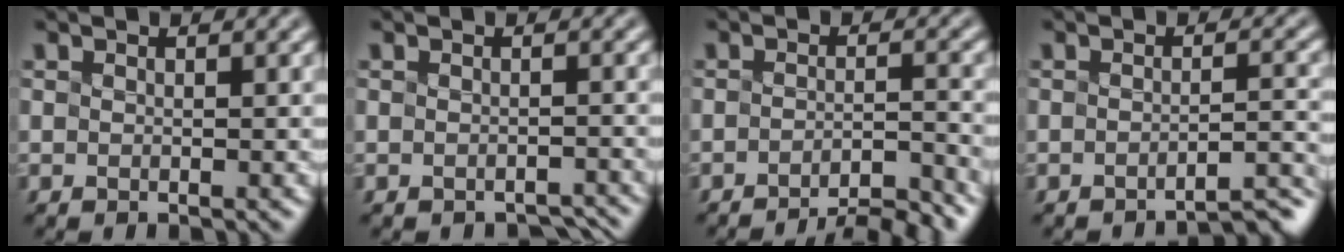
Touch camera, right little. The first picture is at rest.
{"total": 1.3, "force": [-1.2, 0.3, 0.3], "torque": [-0.001, -0.001, -0.015]}
{"total": 5.4, "force": [-4.5, 0.9, 2.9], "torque": [-0.036, 0.008, -0.066]}
{"total": 3.4, "force": [-3.0, 0.4, 1.4], "torque": [-0.008, 0.013, -0.048]}